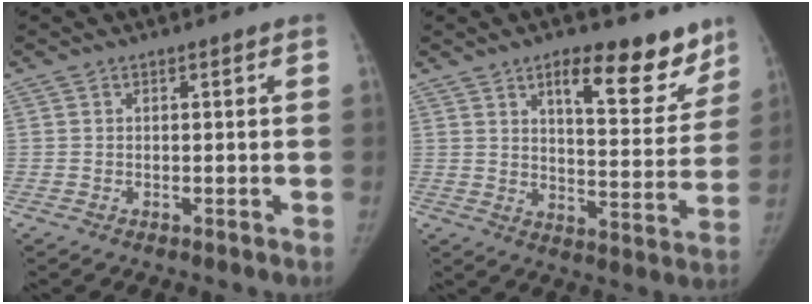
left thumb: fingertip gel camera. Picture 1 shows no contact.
{"total": 15.1, "force": [10.2, 5.9, 9.5], "torque": [-0.068, -0.062, 0.146]}